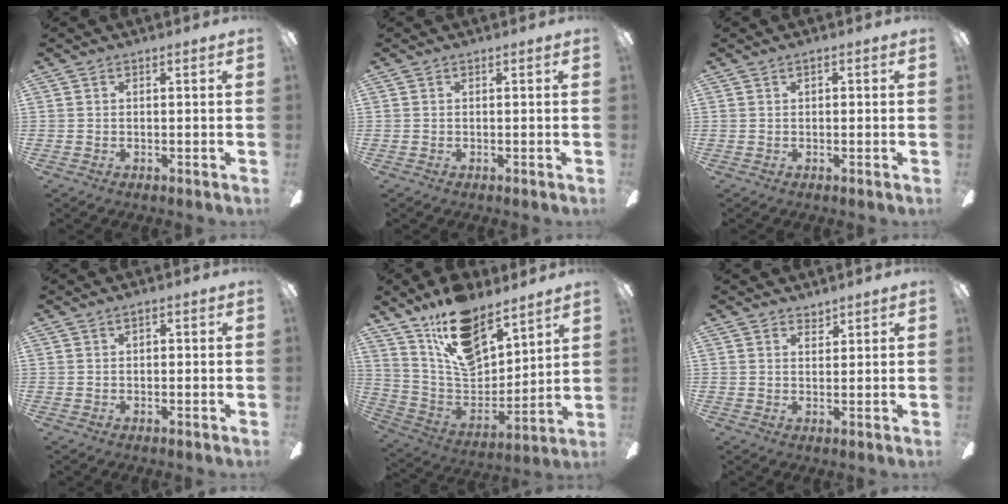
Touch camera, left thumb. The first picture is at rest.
{"total": 0.0}
{"total": 1.2, "force": [0.5, 0.6, 0.8], "torque": [-0.009, -0.001, 0.008]}
{"total": 1.4, "force": [0.6, 0.8, 1.1], "torque": [-0.015, 0.000, 0.008]}
{"total": 18.3, "force": [12.7, 9.1, 9.5], "torque": [-0.176, -0.075, 0.232]}
{"total": 2.4, "force": [2.2, 0.9, 0.4], "torque": [-0.002, -0.011, 0.039]}